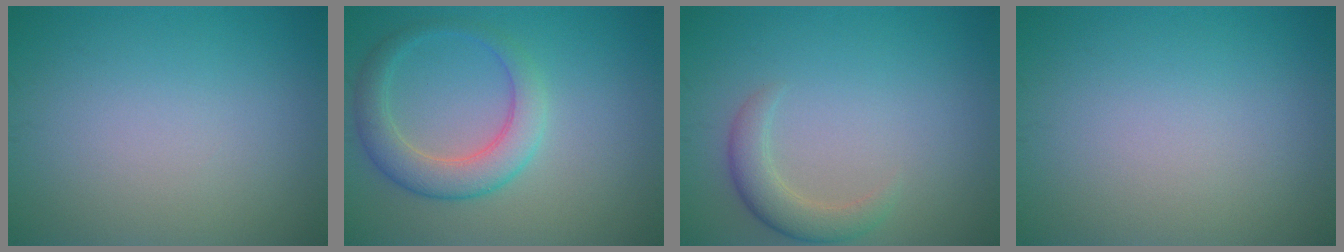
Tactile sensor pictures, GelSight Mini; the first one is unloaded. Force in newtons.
{"total": 4.3, "press": 4.3, "slide": 0.2}
{"total": 2.8, "press": 2.8, "slide": 0.0}
{"total": 0.0}